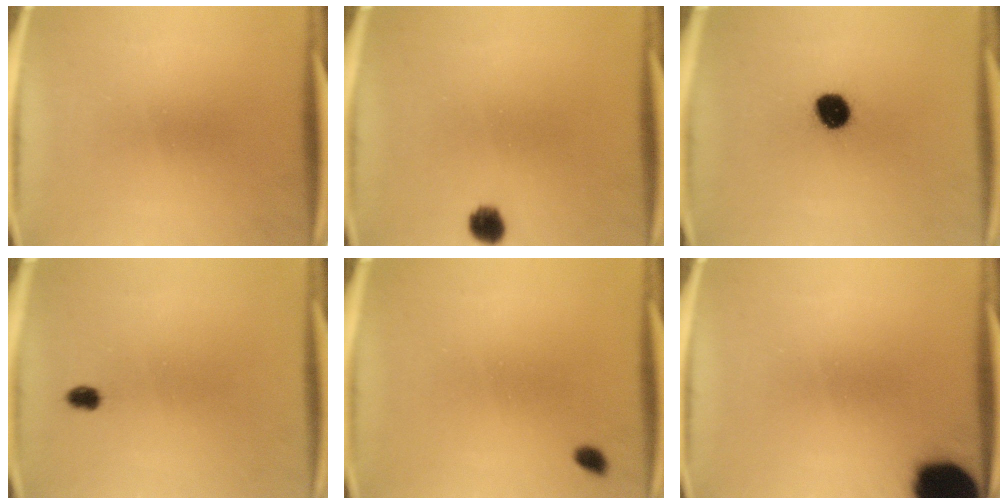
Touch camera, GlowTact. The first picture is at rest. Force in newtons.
{"total": 3.2}
{"total": 7.6}
{"total": 1.9}
{"total": 1.3}
{"total": 17.5}